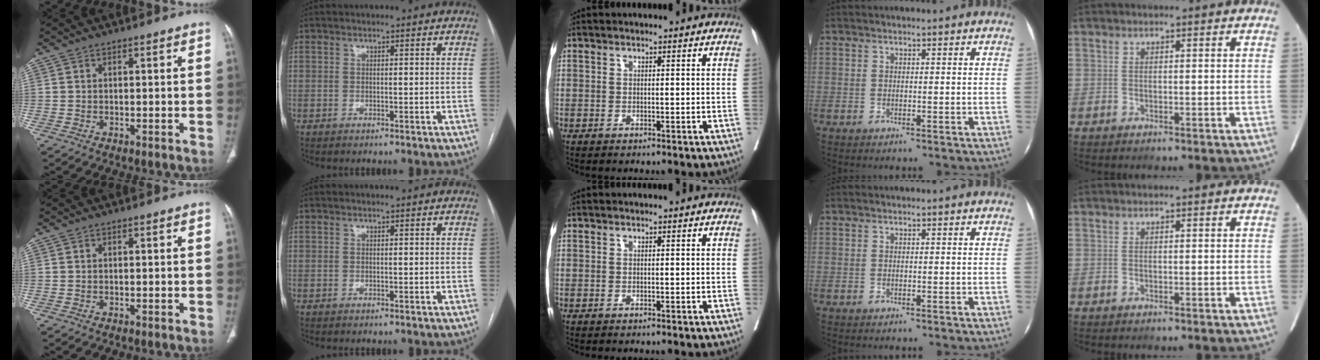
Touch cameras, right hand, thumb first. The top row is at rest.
{}